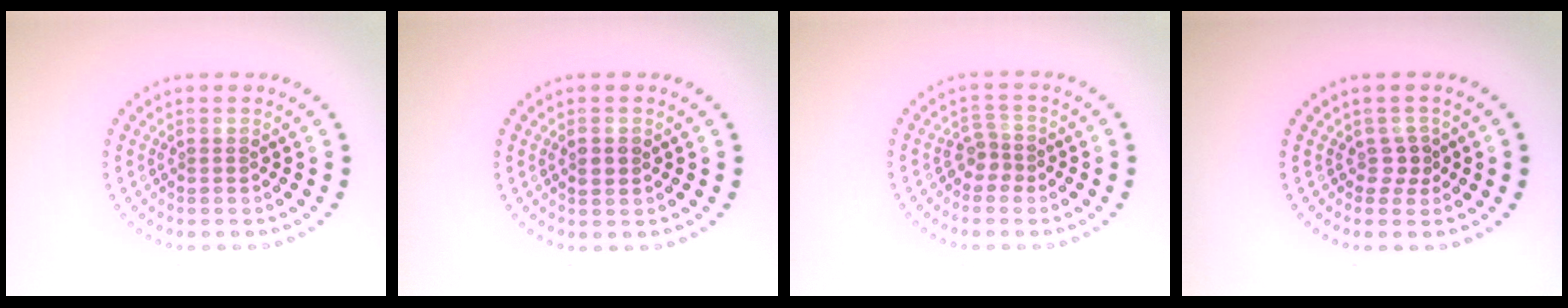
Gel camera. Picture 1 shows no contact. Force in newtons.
{"total": 1.0, "press": 1.0, "slide": 0.1}
{"total": 1.8, "press": 1.3, "slide": 1.2}
{"total": 1.3, "press": 1.0, "slide": 0.9}